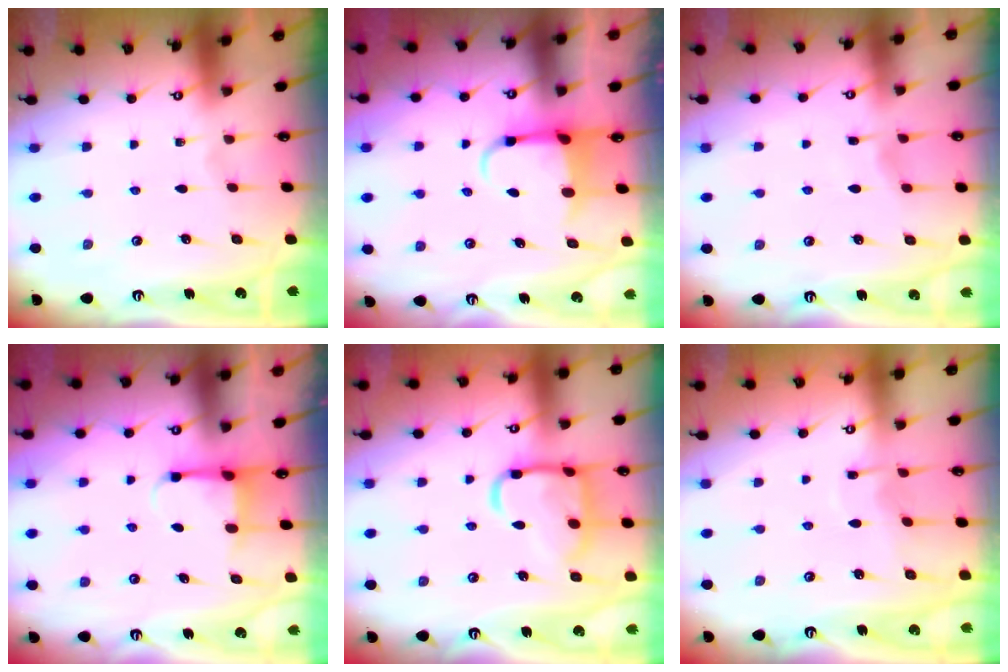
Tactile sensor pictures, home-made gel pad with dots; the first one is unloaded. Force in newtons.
{"total": 3.9, "press": 3.7, "slide": 1.0}
{"total": 3.4, "press": 3.3, "slide": 0.4}
{"total": 3.0, "press": 3.0, "slide": 0.8}
{"total": 15.5, "press": 15.4, "slide": 1.3}
{"total": 2.9, "press": 2.9, "slide": 0.4}